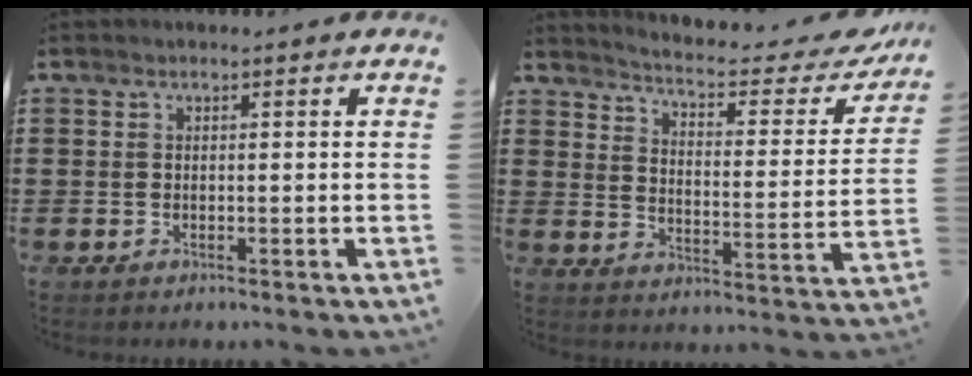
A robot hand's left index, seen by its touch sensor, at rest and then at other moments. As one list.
[{"total": 3.7, "force": [3.2, 0.4, 1.8], "torque": [-0.053, -0.027, 0.045]}]